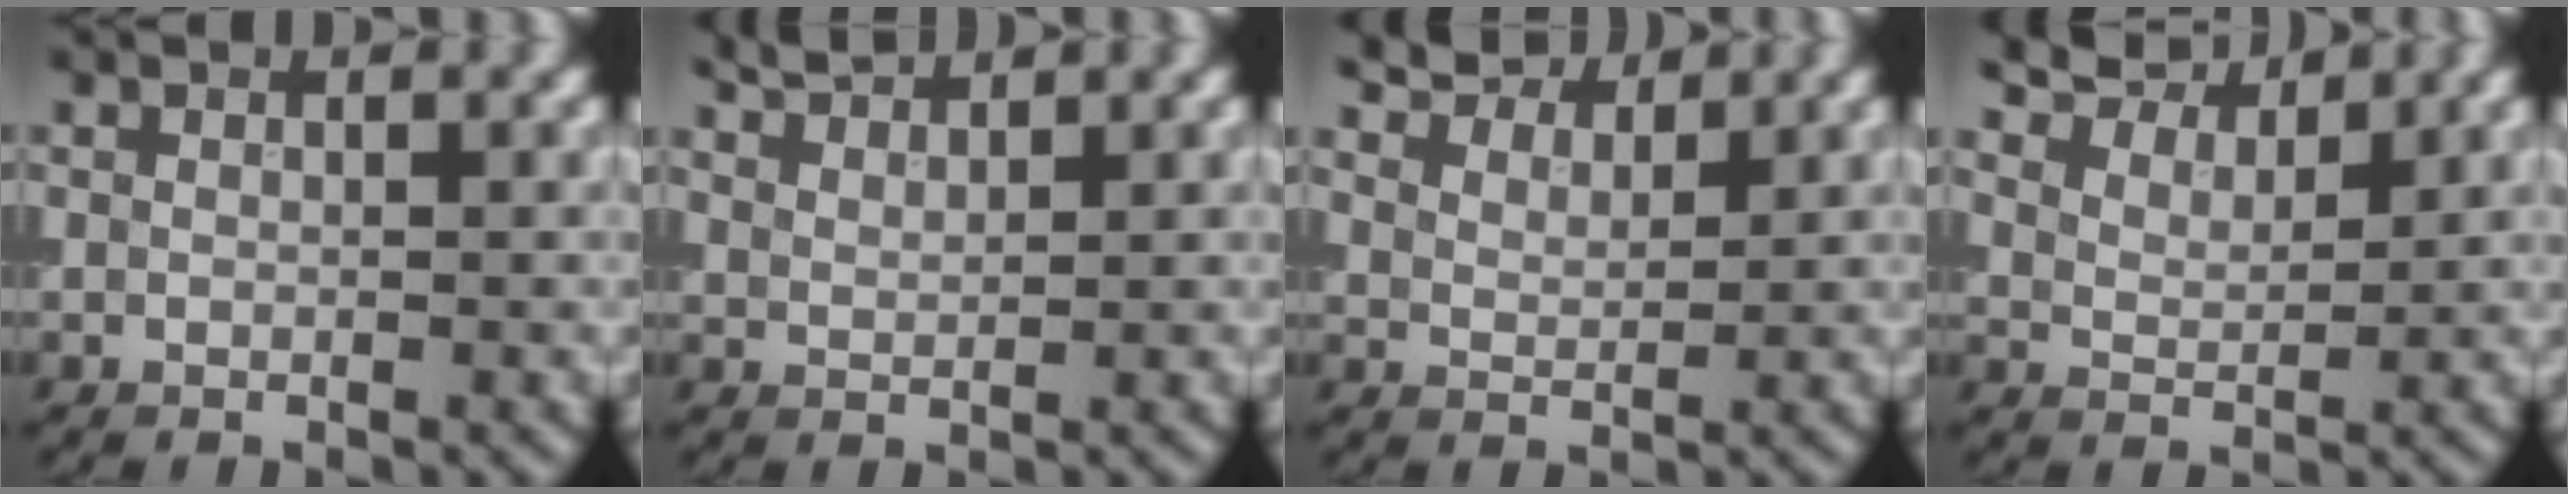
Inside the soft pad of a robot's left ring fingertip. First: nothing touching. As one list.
[{"total": 2.6, "force": [2.4, 0.4, 0.7], "torque": [-0.013, 0.007, 0.048]}, {"total": 7.5, "force": [6.6, 2.4, 2.7], "torque": [-0.063, 0.011, 0.105]}, {"total": 8.6, "force": [7.5, 2.8, 3.3], "torque": [-0.080, 0.017, 0.118]}]